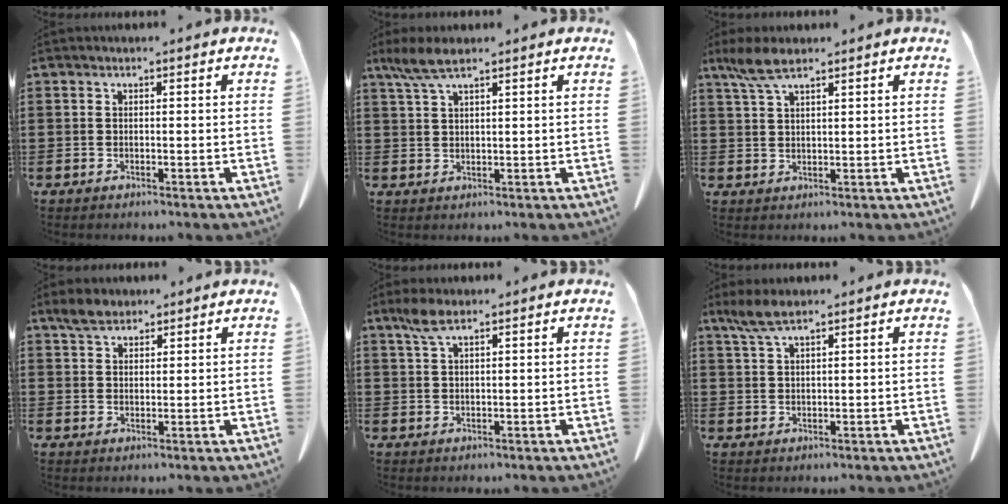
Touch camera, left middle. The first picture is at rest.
{"total": 4.6, "force": [3.0, 1.0, 3.4], "torque": [-0.079, -0.003, 0.052]}
{"total": 5.0, "force": [3.2, 1.3, 3.6], "torque": [-0.084, -0.001, 0.057]}
{"total": 3.5, "force": [2.8, 1.7, 1.4], "torque": [-0.035, 0.007, 0.053]}
{"total": 3.8, "force": [2.3, 1.0, 2.8], "torque": [-0.062, 0.004, 0.042]}
{"total": 4.0, "force": [2.7, 0.9, 2.9], "torque": [-0.070, -0.001, 0.047]}